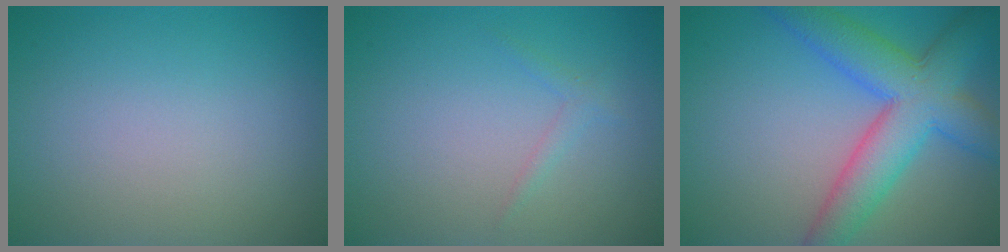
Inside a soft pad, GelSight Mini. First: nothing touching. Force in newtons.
{"total": 0.9, "press": 0.9, "slide": 0.0}
{"total": 8.0, "press": 8.0, "slide": 0.4}